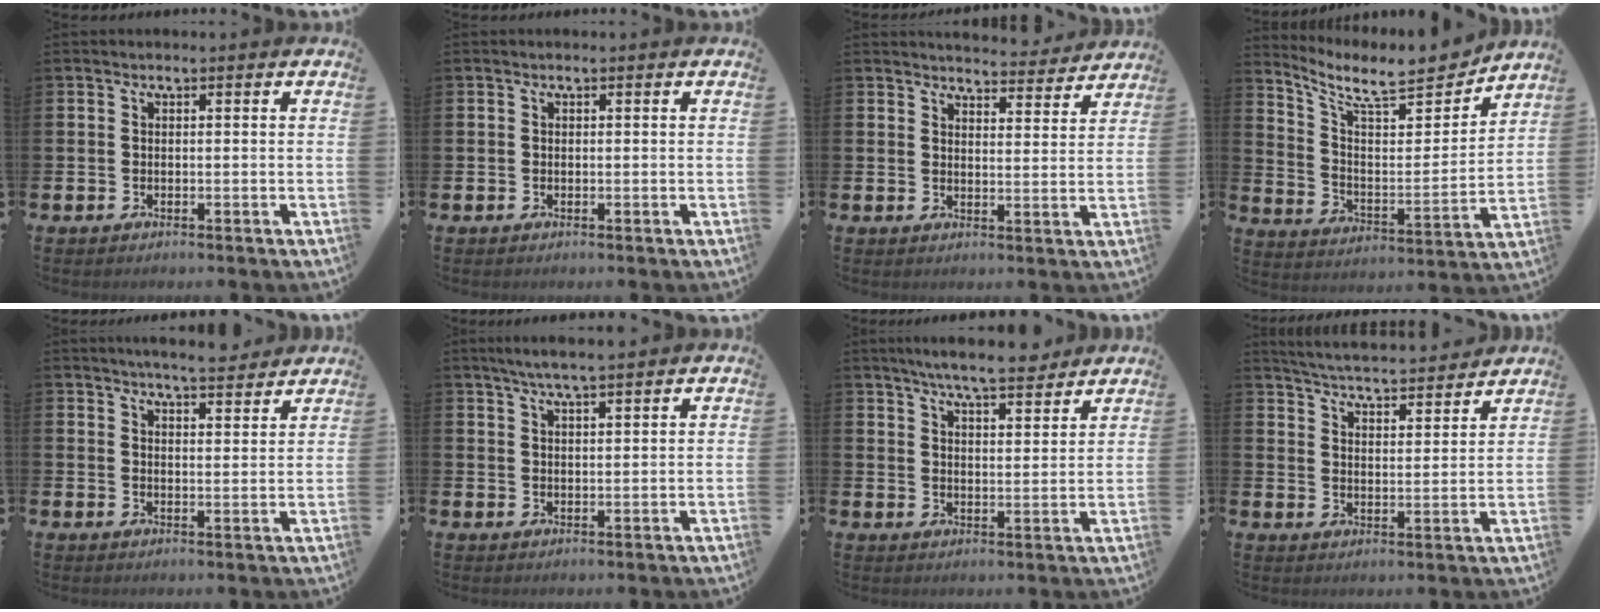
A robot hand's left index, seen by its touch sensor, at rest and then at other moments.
{"total": 0.0}
{"total": 4.6, "force": [4.6, 0.6, 0.1], "torque": [-0.008, -0.033, 0.081]}
{"total": 9.2, "force": [8.2, 2.3, 3.4], "torque": [-0.096, -0.065, 0.141]}
{"total": 5.1, "force": [5.1, 0.1, 1.0], "torque": [-0.023, -0.026, 0.090]}
{"total": 4.2, "force": [3.8, 0.2, 1.9], "torque": [-0.045, -0.006, 0.068]}
{"total": 6.8, "force": [6.4, 0.5, 2.1], "torque": [-0.048, -0.030, 0.113]}
{"total": 5.0, "force": [5.0, 0.3, 0.5], "torque": [-0.037, -0.040, 0.085]}